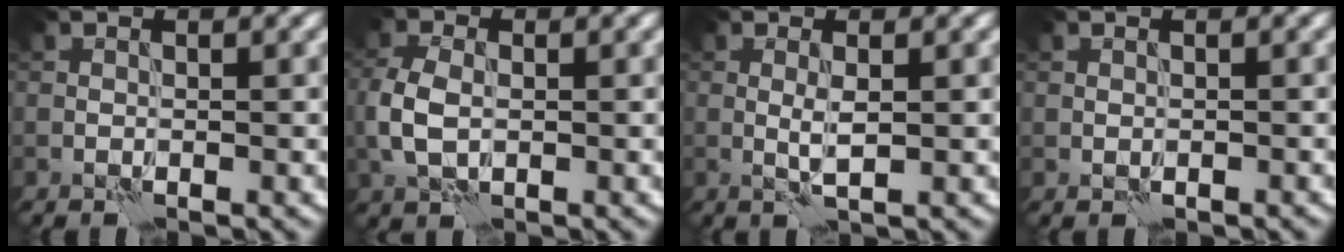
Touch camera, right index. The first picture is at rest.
{"total": 3.6, "force": [-0.1, 2.6, 2.6], "torque": [-0.067, -0.001, -0.007]}
{"total": 1.4, "force": [0.4, 0.2, 1.3], "torque": [-0.029, -0.002, 0.007]}
{"total": 0.6, "force": [-0.2, 0.5, 0.2], "torque": [-0.006, -0.003, -0.002]}